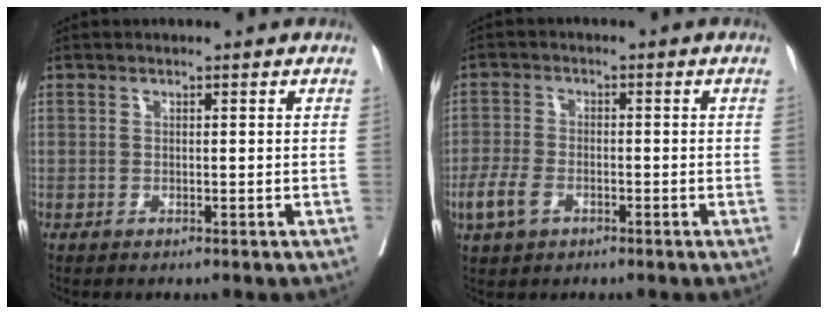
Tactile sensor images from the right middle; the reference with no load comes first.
{"total": 4.5, "force": [-2.1, 2.7, 2.9], "torque": [-0.067, -0.001, -0.038]}